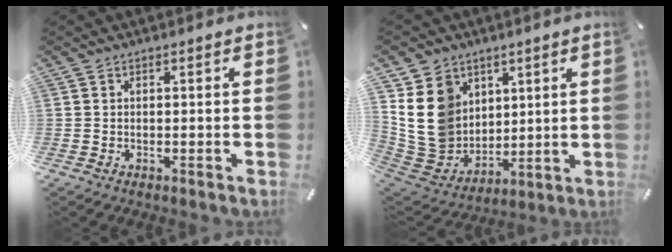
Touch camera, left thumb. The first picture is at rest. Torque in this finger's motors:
{"motor_torque": [2.50, 2.51, 1.42, -1.36, 0.20]}